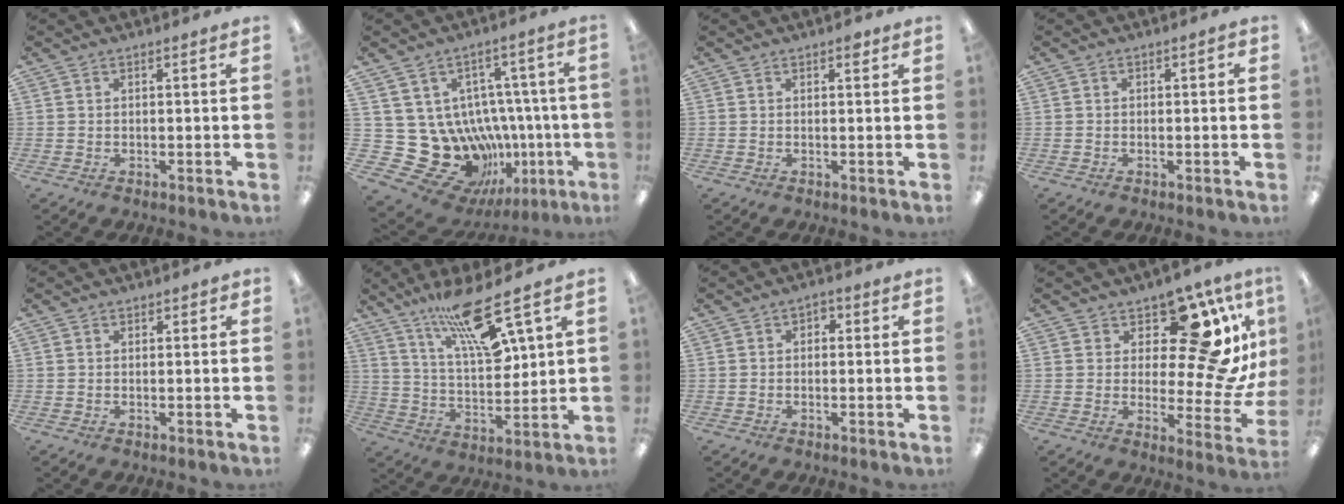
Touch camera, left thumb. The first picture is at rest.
{"total": 22.4, "force": [-2.9, 19.2, 11.2], "torque": [-0.211, -0.021, 0.022]}
{"total": 1.5, "force": [0.7, 0.8, 1.1], "torque": [-0.005, -0.002, 0.008]}
{"total": 1.4, "force": [-0.9, 0.7, 0.8], "torque": [-0.012, 0.005, -0.018]}
{"total": 0.7, "force": [0.1, 0.6, 0.3], "torque": [-0.005, 0.004, 0.001]}
{"total": 16.9, "force": [11.4, 4.1, 11.8], "torque": [-0.212, -0.055, 0.189]}
{"total": 2.0, "force": [-0.8, 1.4, 1.1], "torque": [-0.019, 0.010, -0.017]}
{"total": 16.4, "force": [8.3, 6.0, 12.7], "torque": [-0.179, -0.073, 0.130]}